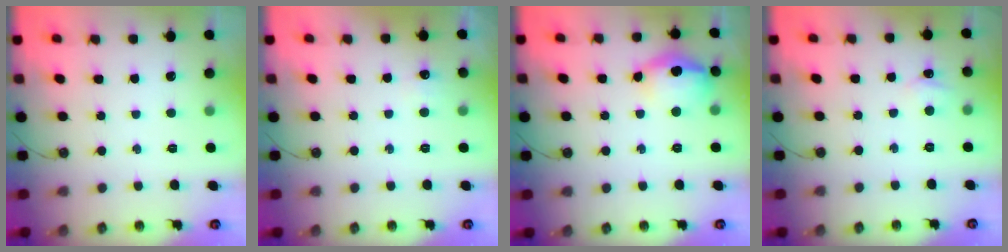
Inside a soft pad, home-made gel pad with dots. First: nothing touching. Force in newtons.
{"total": 5.3, "press": 5.3, "slide": 0.7}
{"total": 12.8, "press": 12.7, "slide": 1.7}
{"total": 3.5, "press": 3.4, "slide": 0.6}